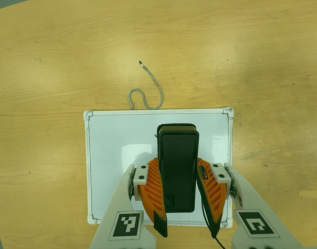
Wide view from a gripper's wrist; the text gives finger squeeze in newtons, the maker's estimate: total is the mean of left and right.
{"total": 7.0, "left": 5.9, "right": 8.1}